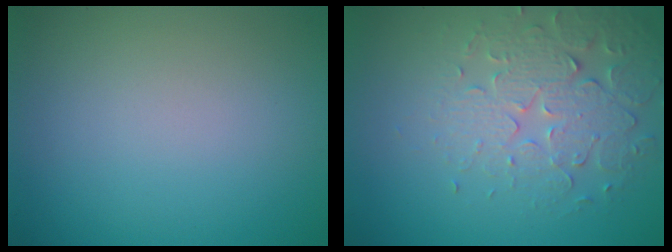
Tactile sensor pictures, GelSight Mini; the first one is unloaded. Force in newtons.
{"total": 4.2, "press": 3.9, "slide": 1.5}